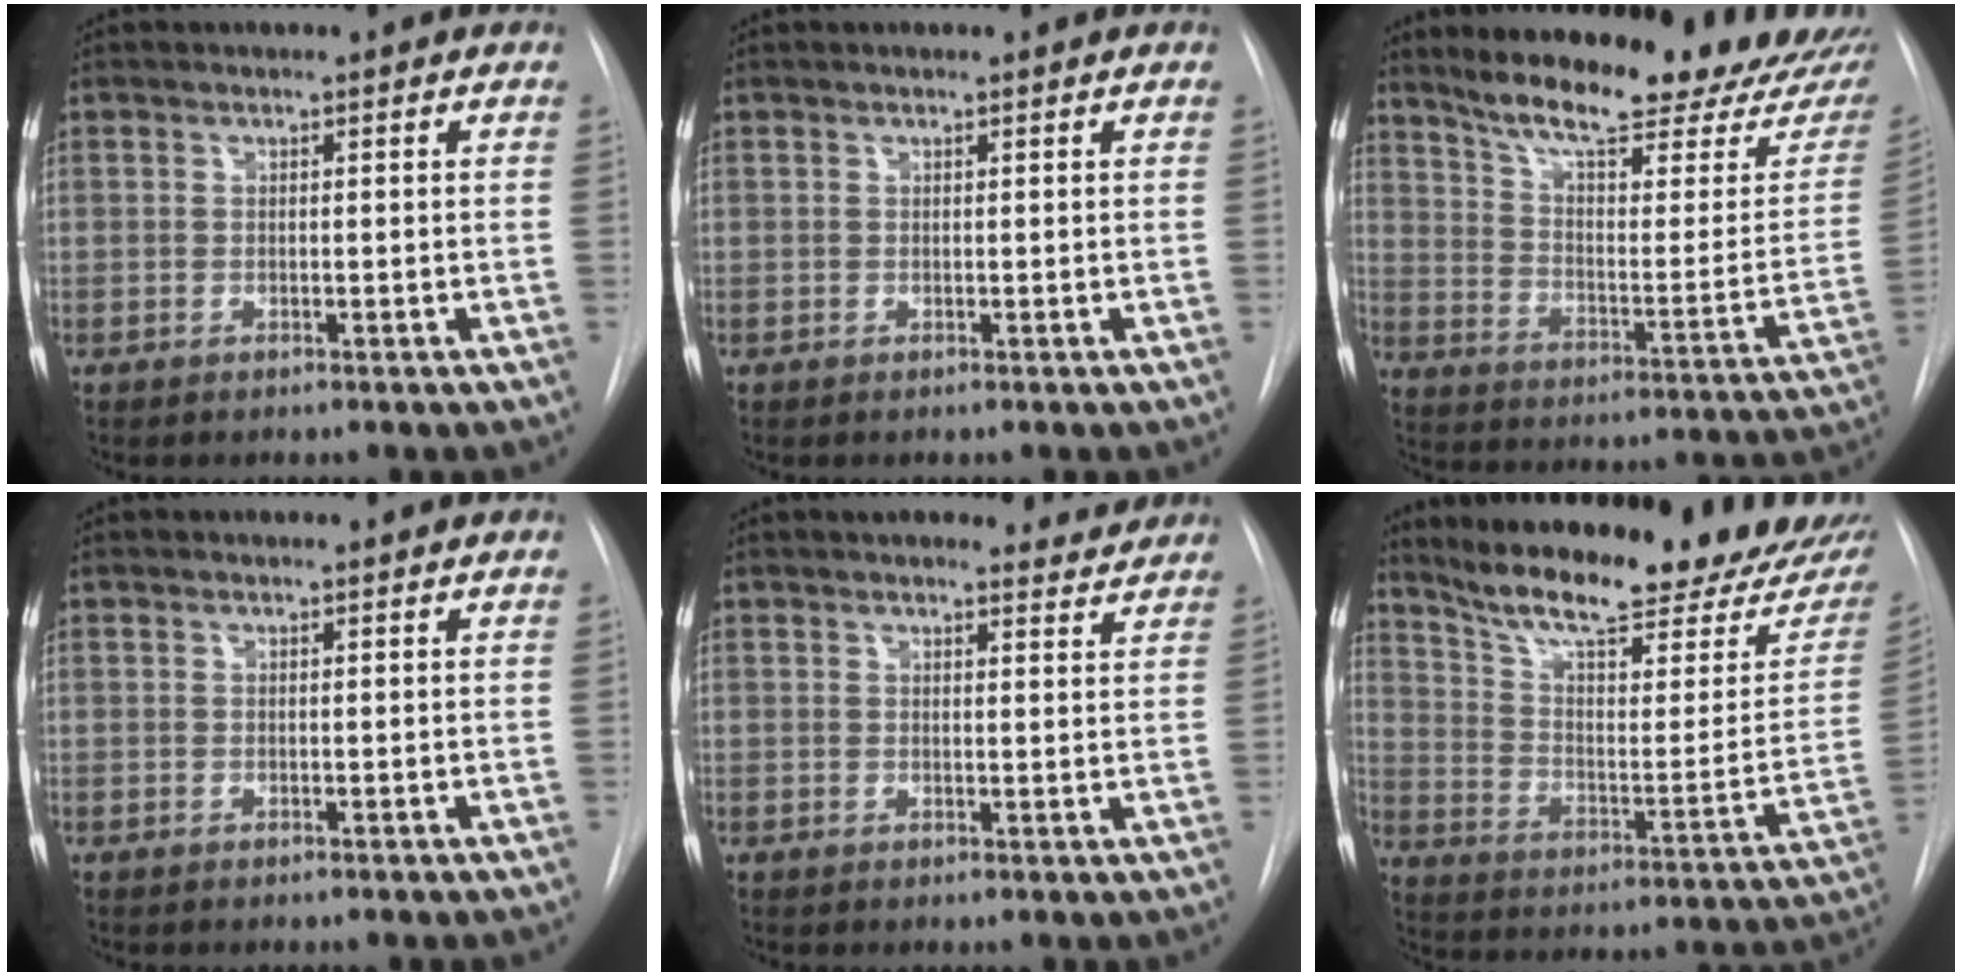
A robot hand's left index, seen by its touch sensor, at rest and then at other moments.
{"total": 0.0}
{"total": 23.7, "force": [20.7, 3.0, 11.2], "torque": [-0.163, -0.063, 0.280]}
{"total": 0.0}
{"total": 7.3, "force": [7.0, 1.5, 1.2], "torque": [-0.002, -0.001, 0.070]}
{"total": 25.3, "force": [21.8, 3.2, 12.3], "torque": [-0.188, -0.064, 0.301]}